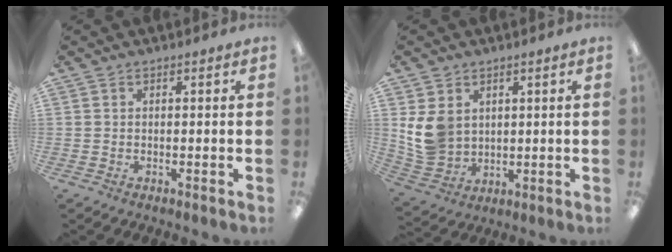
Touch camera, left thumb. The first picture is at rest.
{"total": 9.3, "force": [2.7, 7.7, 4.5], "torque": [-0.107, -0.002, 0.057]}